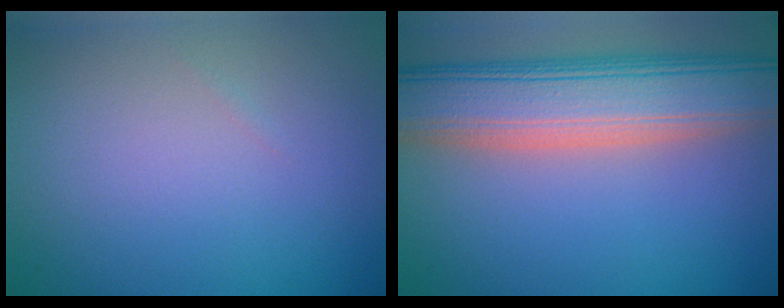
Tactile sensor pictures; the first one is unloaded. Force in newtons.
{"total": 10.0, "press": 10.0, "slide": 1.0}